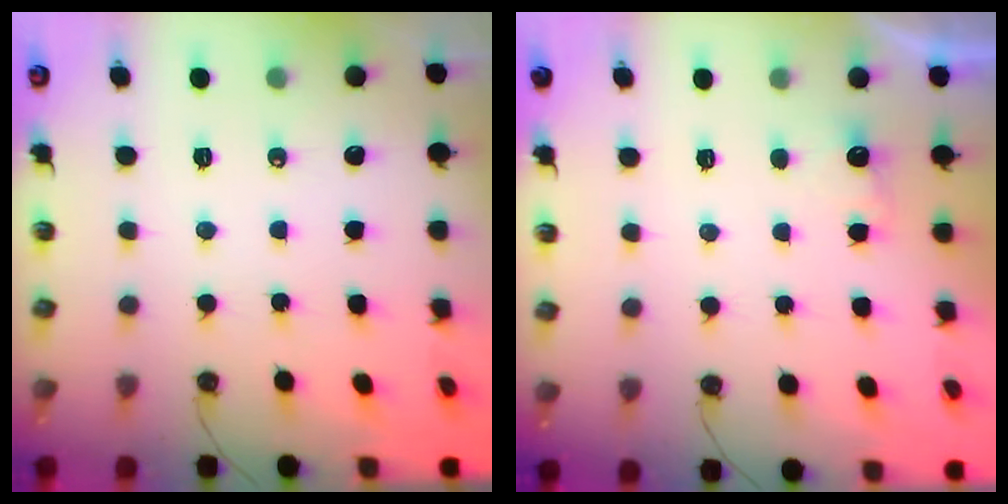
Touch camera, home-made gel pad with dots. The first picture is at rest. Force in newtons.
{"total": 2.4, "press": 2.2, "slide": 0.8}